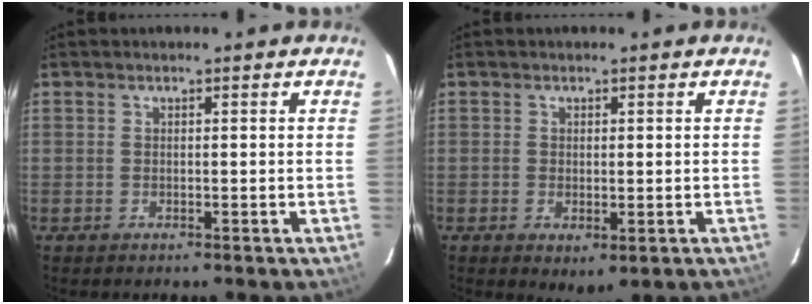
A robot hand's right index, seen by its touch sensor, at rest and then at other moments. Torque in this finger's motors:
{"motor_torque": [1.12, -0.77, 0.33, 0.06]}